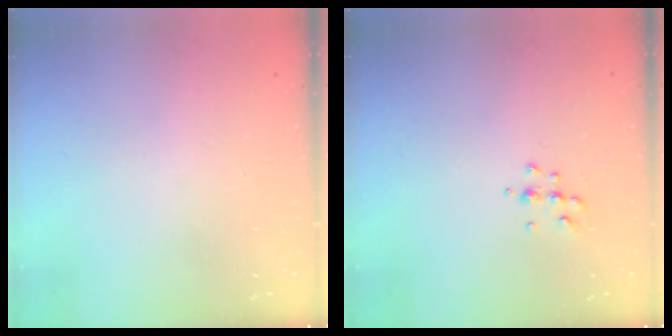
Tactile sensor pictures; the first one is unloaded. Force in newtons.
{"total": 6.3, "press": 6.2, "slide": 1.0}